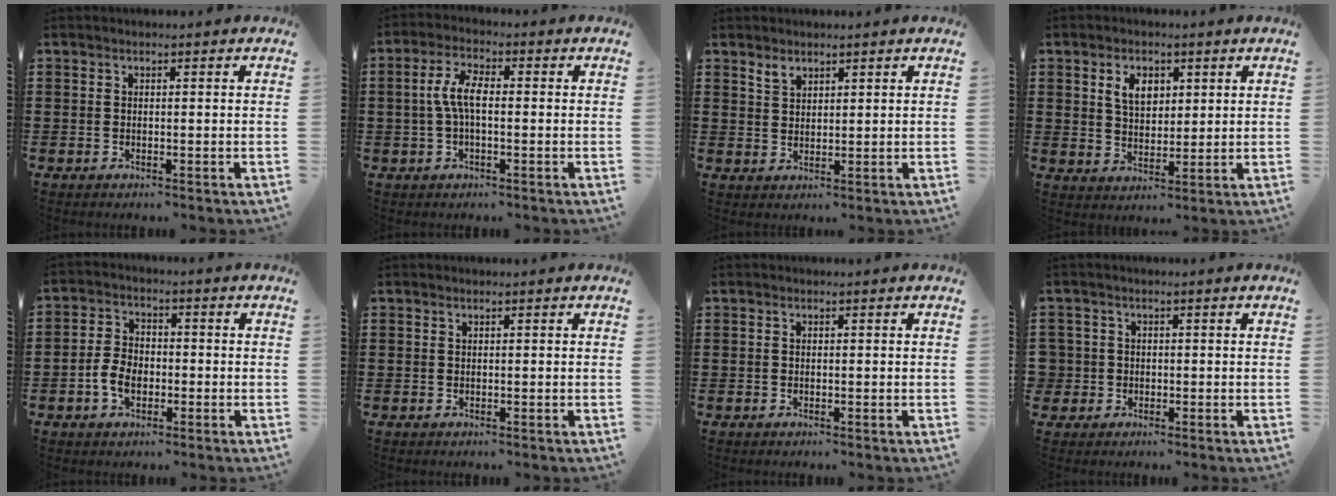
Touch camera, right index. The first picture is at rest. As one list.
[{"total": 5.4, "force": [-0.3, 2.0, 5.0], "torque": [-0.113, -0.001, -0.012]}, {"total": 2.0, "force": [1.7, 0.9, 0.4], "torque": [-0.014, -0.001, 0.034]}, {"total": 4.5, "force": [1.9, 3.0, 2.9], "torque": [-0.060, 0.009, 0.031]}, {"total": 4.5, "force": [-1.6, 3.0, 3.0], "torque": [-0.078, 0.000, -0.035]}, {"total": 0.0}, {"total": 0.0}, {"total": 2.3, "force": [-0.4, 2.2, 0.2], "torque": [-0.024, 0.003, -0.013]}]